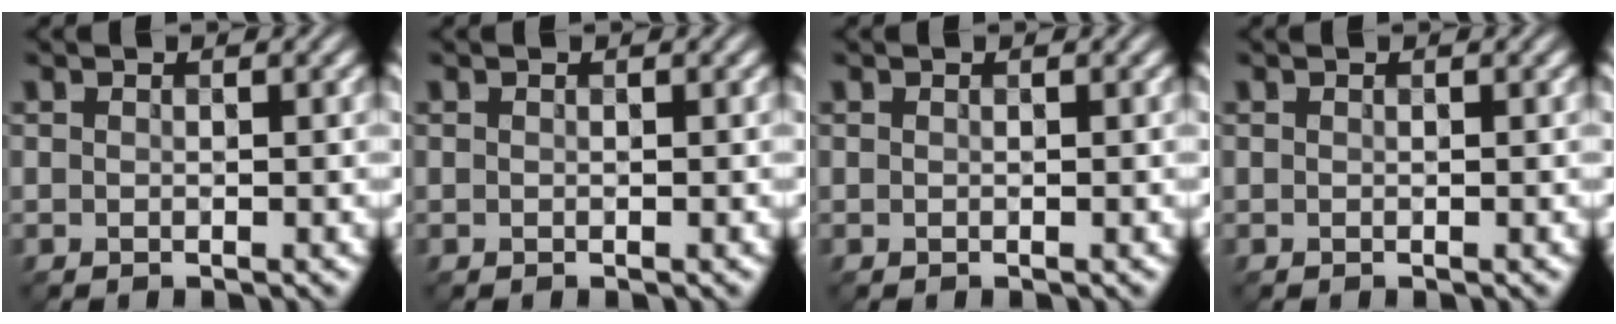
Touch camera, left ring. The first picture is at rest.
{"total": 0.0}
{"total": 0.0}
{"total": 0.0}